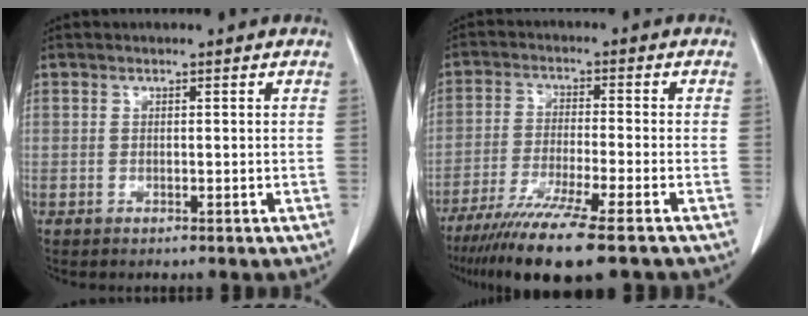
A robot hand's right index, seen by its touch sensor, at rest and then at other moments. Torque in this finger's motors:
{"motor_torque": [1.08, -1.06, 0.73, 0.21]}